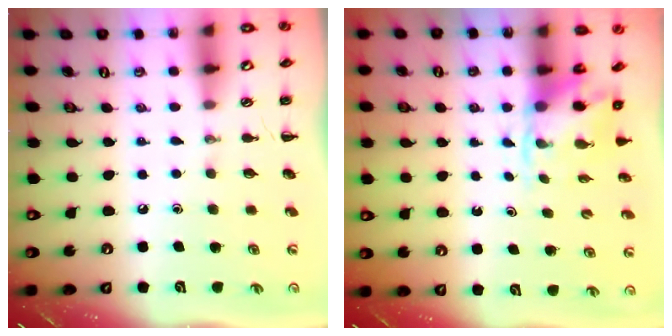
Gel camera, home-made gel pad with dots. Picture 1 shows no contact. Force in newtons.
{"total": 4.8, "press": 4.7, "slide": 0.4}